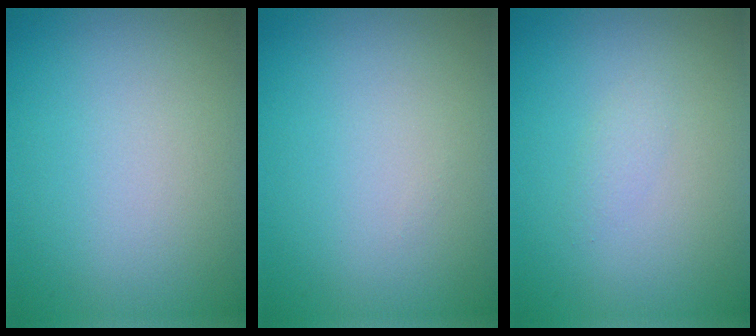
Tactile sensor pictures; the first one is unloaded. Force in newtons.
{"total": 0.0}
{"total": 0.8, "press": 0.8, "slide": 0.1}